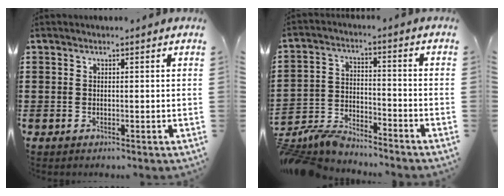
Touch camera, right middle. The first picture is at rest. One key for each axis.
{"total": 6.4, "fx": -6.3, "fy": 0.7, "fz": 1.0, "tx": -0.039, "ty": 0.000, "tz": -0.132}